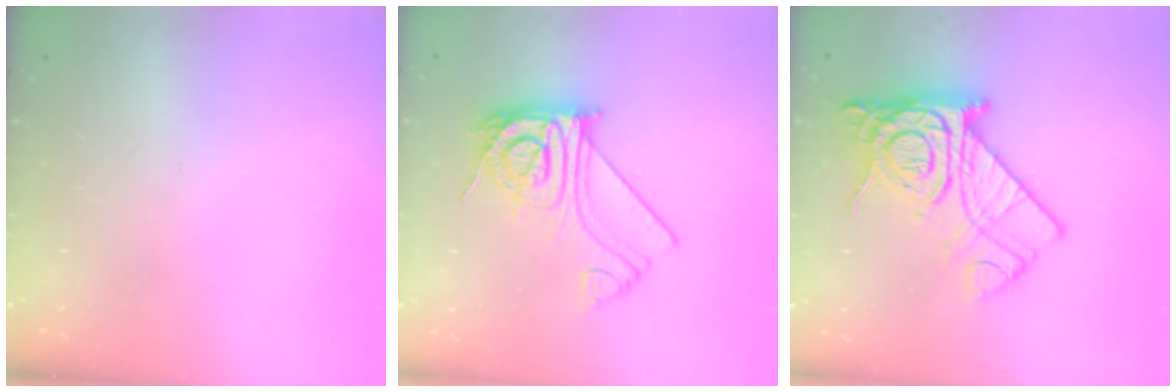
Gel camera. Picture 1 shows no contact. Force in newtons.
{"total": 13.7, "press": 13.6, "slide": 1.2}
{"total": 18.3, "press": 18.2, "slide": 1.7}